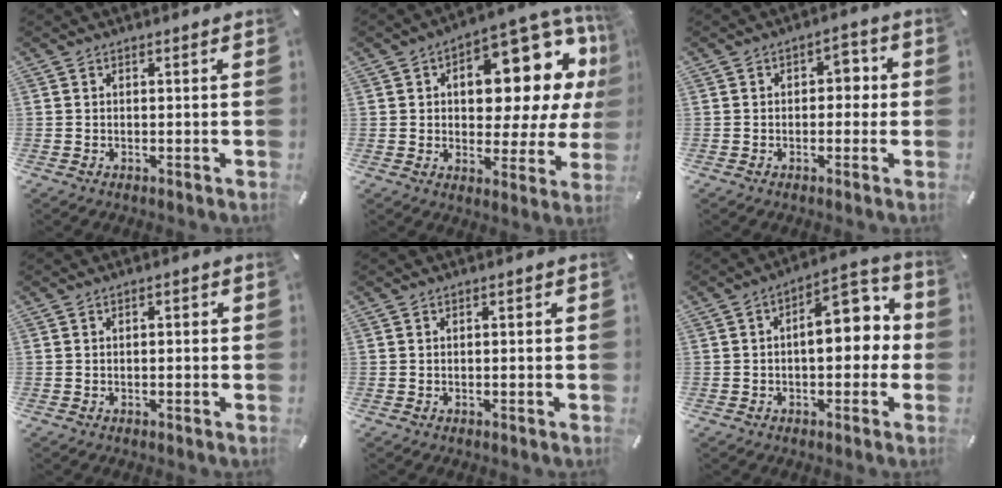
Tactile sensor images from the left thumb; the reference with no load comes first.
{"total": 16.4, "force": [6.4, 8.6, 12.3], "torque": [-0.137, -0.071, 0.093]}
{"total": 3.9, "force": [-0.4, 2.8, 2.7], "torque": [-0.023, 0.003, -0.020]}
{"total": 1.1, "force": [-0.4, 0.7, 0.8], "torque": [-0.014, 0.004, -0.009]}
{"total": 0.5, "force": [-0.2, 0.3, 0.4], "torque": [-0.006, -0.001, -0.004]}
{"total": 12.7, "force": [1.3, 7.0, 10.6], "torque": [-0.129, -0.015, 0.017]}